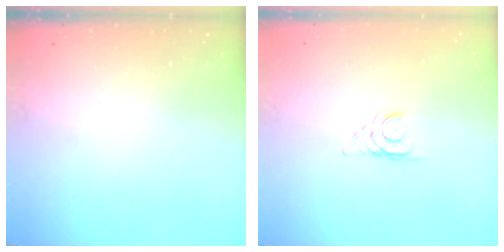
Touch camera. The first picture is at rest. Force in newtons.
{"total": 2.6, "press": 2.6, "slide": 0.2}